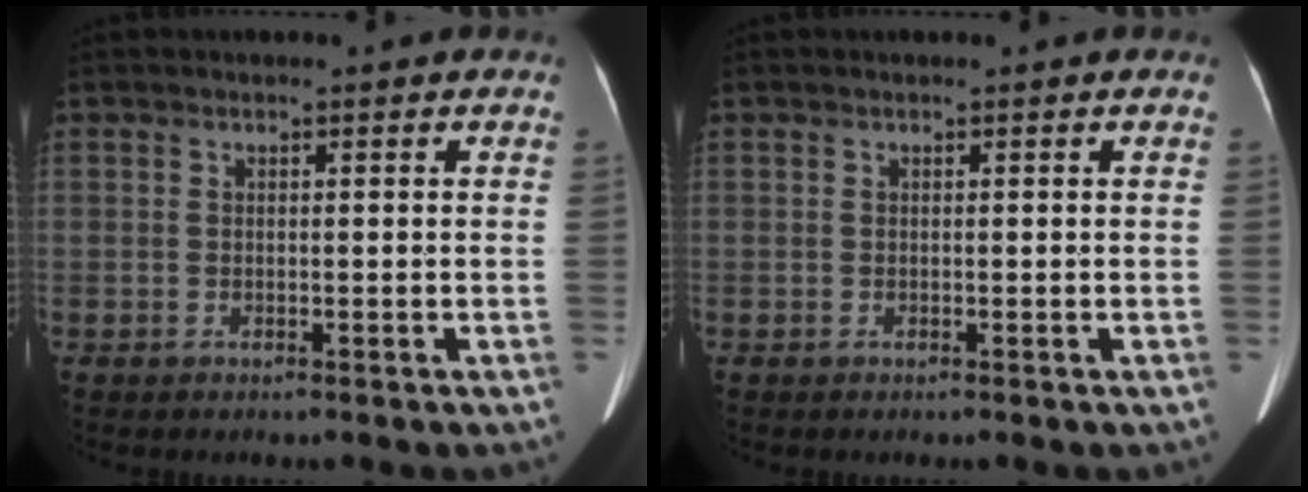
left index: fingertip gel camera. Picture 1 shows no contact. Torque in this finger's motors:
{"motor_torque": [0.02, 0.05, 0.00, 0.01]}